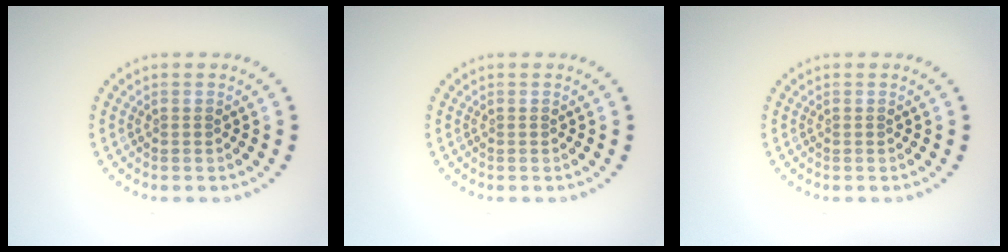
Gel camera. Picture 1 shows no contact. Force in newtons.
{"total": 0.0}
{"total": 0.0}